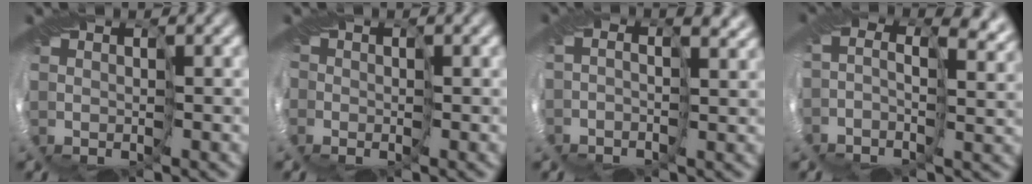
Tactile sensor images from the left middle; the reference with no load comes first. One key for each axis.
{"total": 1.7, "fx": -0.3, "fy": 1.6, "fz": 0.5, "tx": -0.008, "ty": -0.005, "tz": -0.009}
{"total": 5.2, "fx": 1.7, "fy": 3.2, "fz": 3.6, "tx": -0.062, "ty": 0.019, "tz": 0.019}
{"total": 7.2, "fx": 1.6, "fy": 4.5, "fz": 5.4, "tx": -0.081, "ty": 0.016, "tz": 0.018}